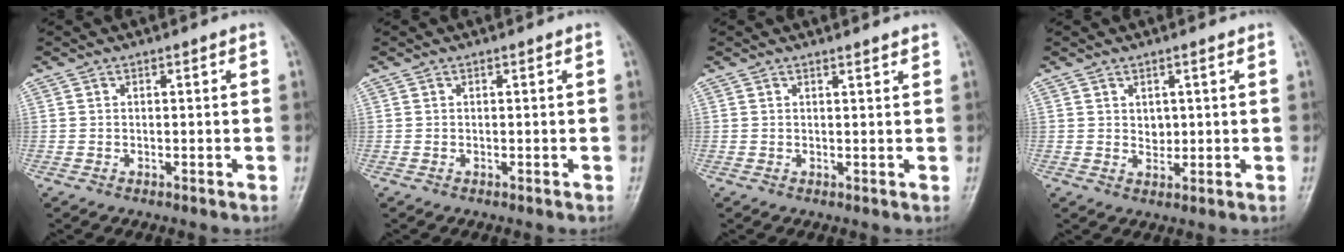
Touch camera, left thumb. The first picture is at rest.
{"total": 0.0}
{"total": 0.9, "force": [0.9, 0.0, 0.3], "torque": [0.003, -0.007, 0.017]}
{"total": 2.1, "force": [0.7, 1.6, 1.1], "torque": [-0.005, -0.007, 0.017]}